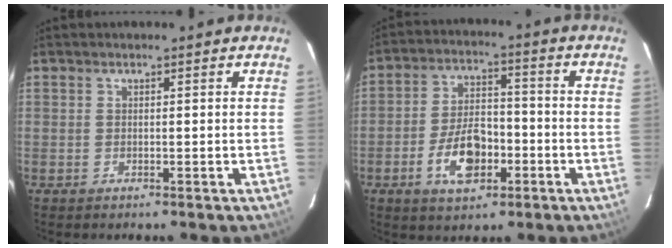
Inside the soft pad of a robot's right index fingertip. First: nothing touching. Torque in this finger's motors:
{"motor_torque": [1.57, -0.20, 0.33, 0.08]}